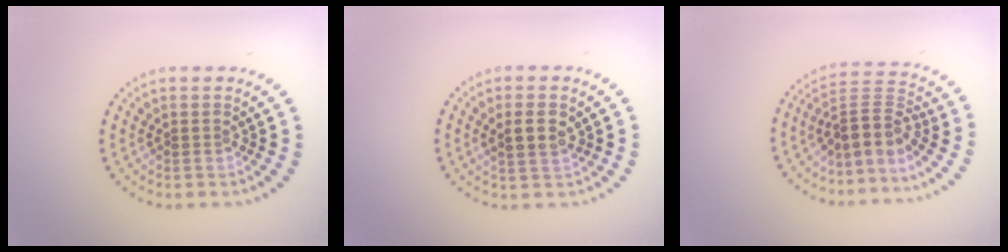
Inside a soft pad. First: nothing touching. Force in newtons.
{"total": 2.4, "press": 2.4, "slide": 0.5}
{"total": 3.4, "press": 2.5, "slide": 2.4}